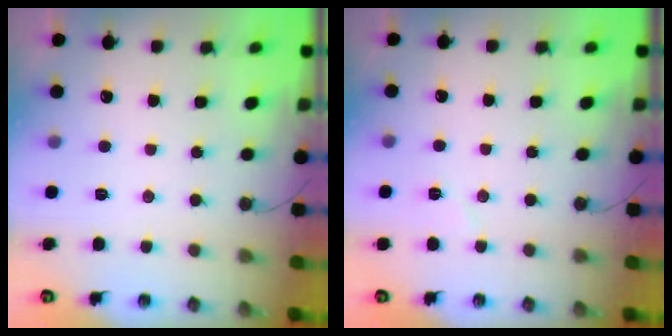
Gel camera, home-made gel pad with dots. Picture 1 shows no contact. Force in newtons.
{"total": 5.0, "press": 4.6, "slide": 2.0}